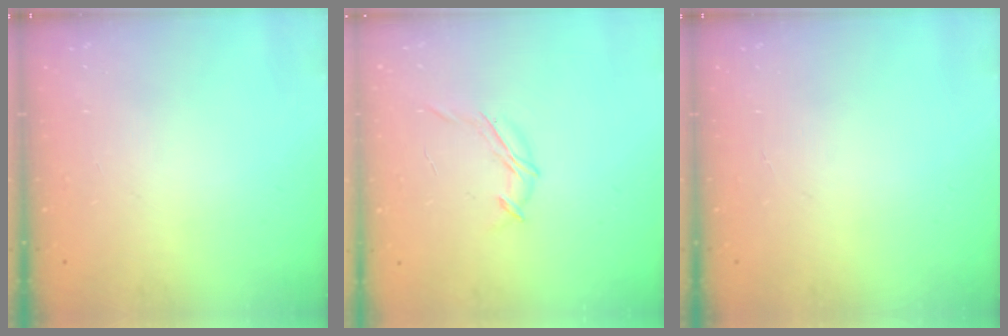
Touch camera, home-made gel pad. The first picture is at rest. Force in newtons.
{"total": 7.4, "press": 7.2, "slide": 1.6}
{"total": 0.0}